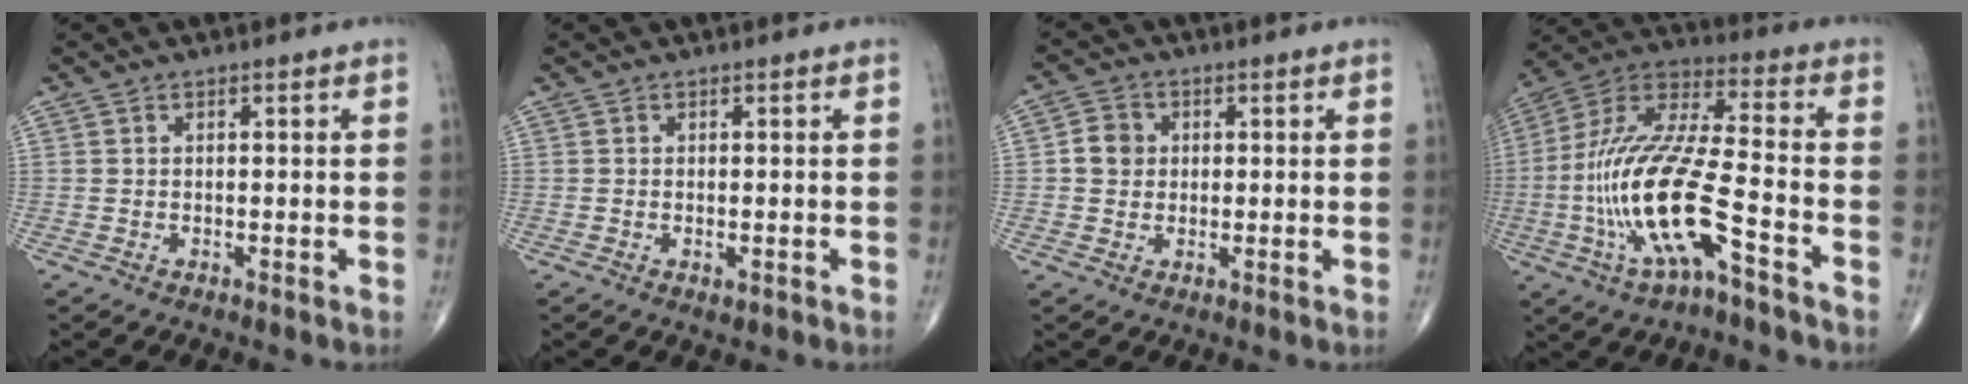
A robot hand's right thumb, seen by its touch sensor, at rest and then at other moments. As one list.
[{"total": 1.0, "force": [-0.4, 0.4, 0.9], "torque": [-0.013, -0.003, -0.004]}, {"total": 4.2, "force": [0.4, 3.8, 1.8], "torque": [-0.017, 0.006, 0.002]}, {"total": 20.0, "force": [-6.8, 5.5, 18.0], "torque": [-0.386, 0.037, -0.121]}]